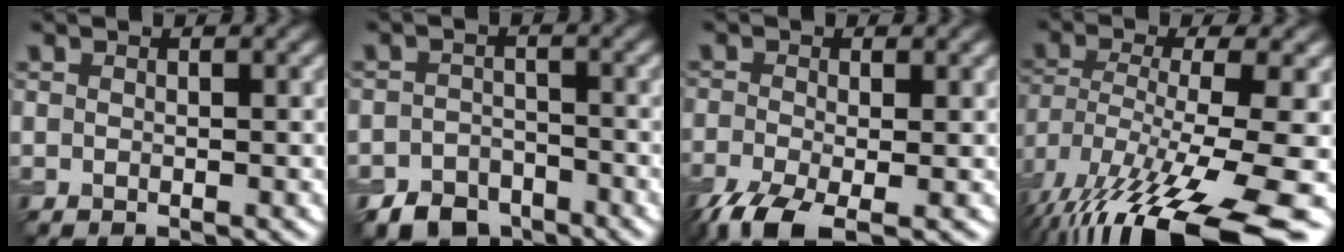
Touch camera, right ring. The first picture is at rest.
{"total": 4.6, "force": [-3.4, 2.8, 1.2], "torque": [-0.013, -0.005, -0.060]}
{"total": 5.5, "force": [-3.4, 1.7, 3.9], "torque": [-0.089, -0.017, -0.073]}
{"total": 15.0, "force": [-8.2, 4.1, 11.9], "torque": [-0.241, -0.026, -0.118]}